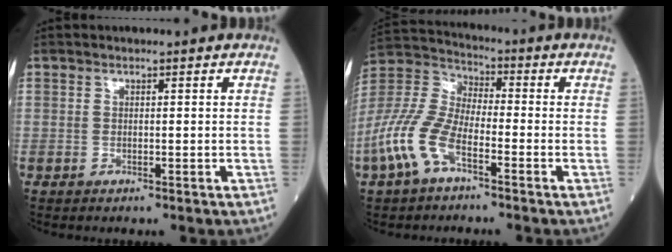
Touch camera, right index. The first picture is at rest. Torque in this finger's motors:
{"motor_torque": [1.47, -0.67, 0.78, 0.20]}